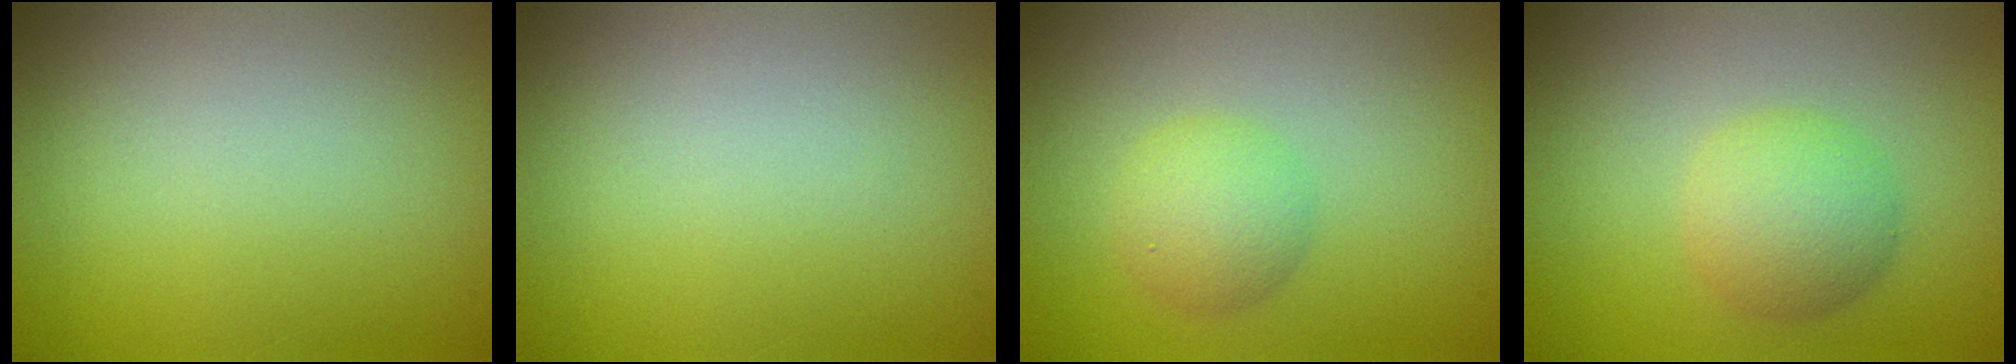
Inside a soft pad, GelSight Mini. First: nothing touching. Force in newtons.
{"total": 0.0}
{"total": 2.7, "press": 2.7, "slide": 0.1}
{"total": 3.5, "press": 3.5, "slide": 0.1}